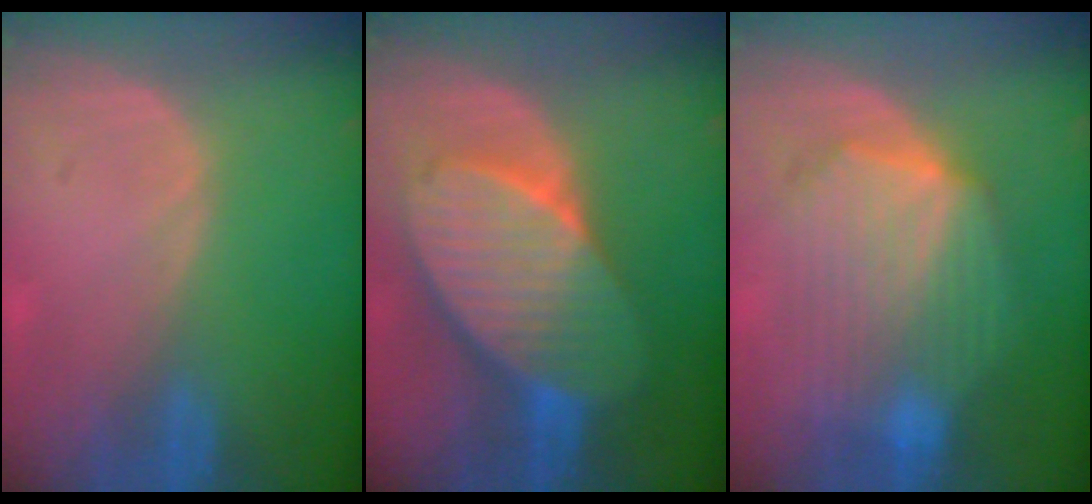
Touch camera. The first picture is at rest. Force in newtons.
{"total": 10.9, "press": 10.9, "slide": 0.8}
{"total": 10.1, "press": 10.0, "slide": 0.9}